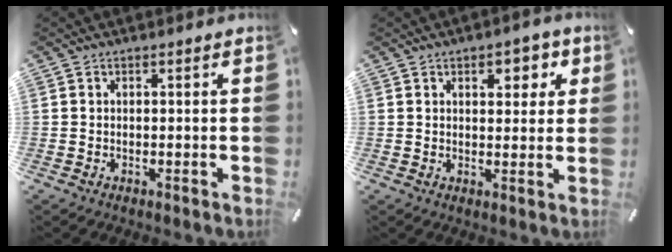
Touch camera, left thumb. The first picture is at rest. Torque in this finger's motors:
{"motor_torque": [0.09, 0.10, 0.03, 0.05, -0.02]}